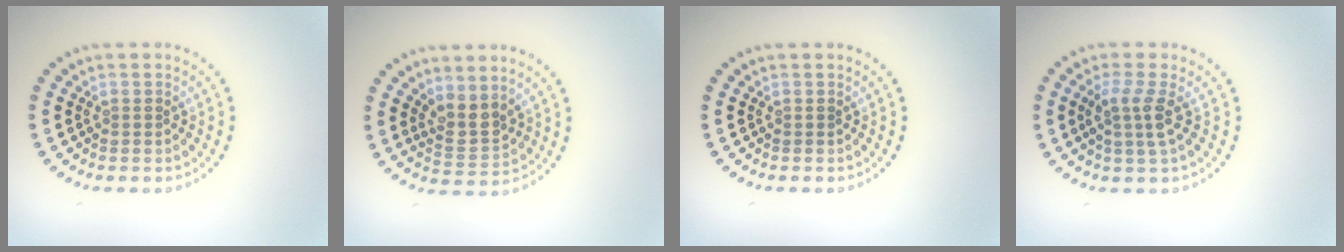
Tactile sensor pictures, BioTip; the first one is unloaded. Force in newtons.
{"total": 2.4, "press": 2.0, "slide": 1.5}
{"total": 0.0}
{"total": 2.5, "press": 2.0, "slide": 1.5}